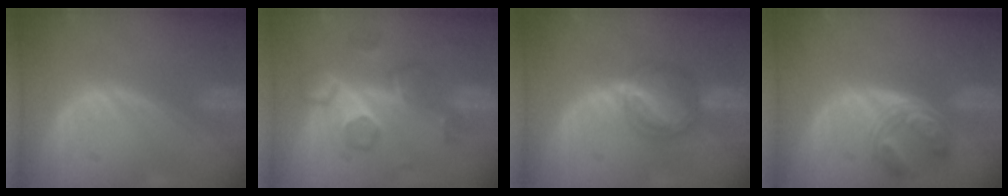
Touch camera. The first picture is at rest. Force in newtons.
{"total": 8.6, "press": 7.7, "slide": 3.9}
{"total": 6.0, "press": 6.0, "slide": 0.3}
{"total": 5.5, "press": 5.5, "slide": 0.5}